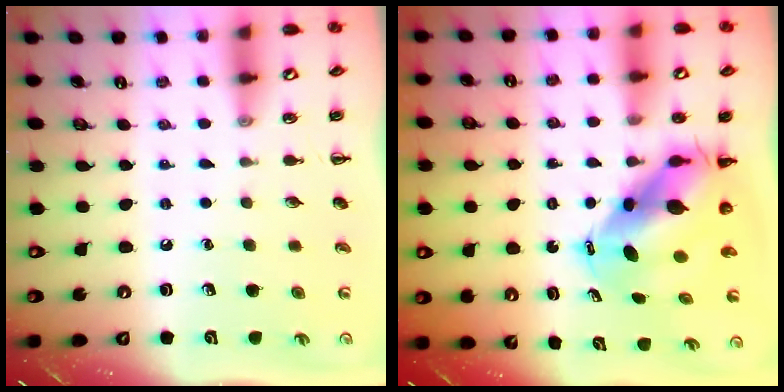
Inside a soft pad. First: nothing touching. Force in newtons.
{"total": 9.5, "press": 9.1, "slide": 2.8}